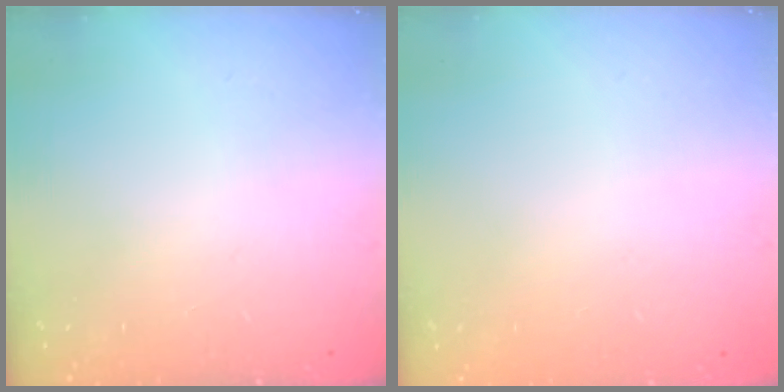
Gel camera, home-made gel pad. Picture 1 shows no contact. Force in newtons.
{"total": 0.0}